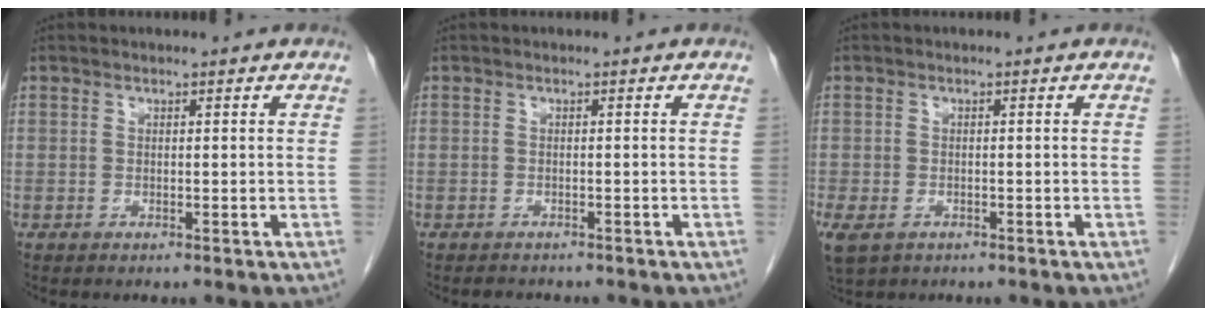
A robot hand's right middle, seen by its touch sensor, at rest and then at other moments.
{"total": 2.0, "force": [-1.8, 0.8, 0.5], "torque": [-0.012, -0.003, -0.022]}
{"total": 5.9, "force": [-3.1, 3.9, 3.1], "torque": [-0.081, -0.014, -0.047]}